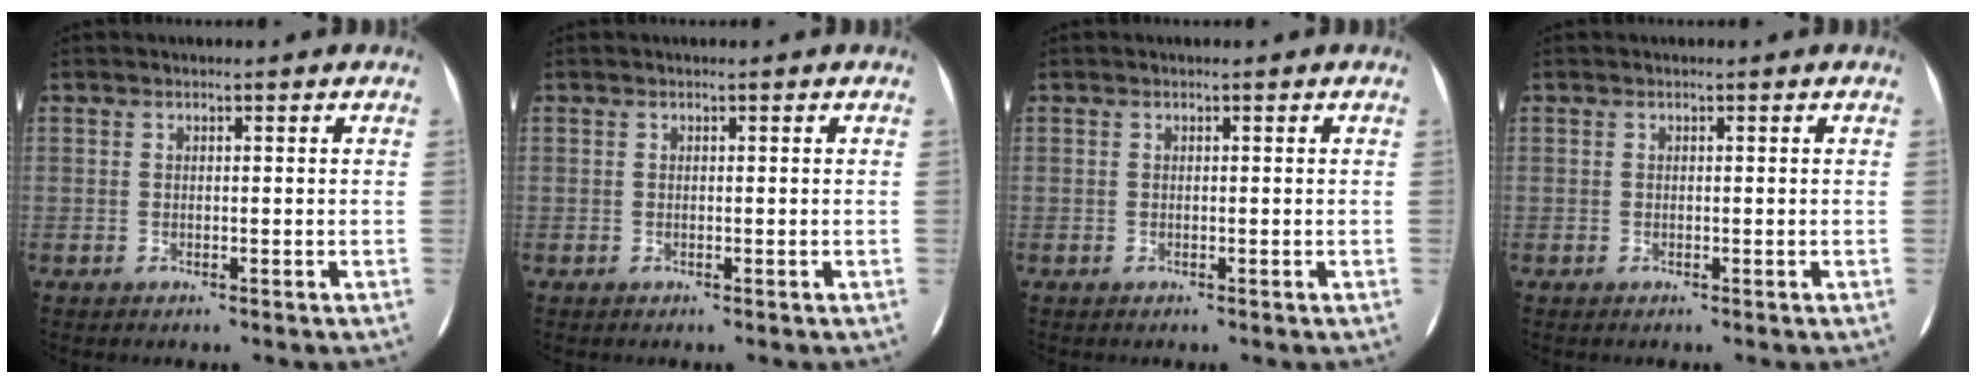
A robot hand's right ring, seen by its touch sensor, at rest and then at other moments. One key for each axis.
{"total": 0.0}
{"total": 0.0}
{"total": 0.0}